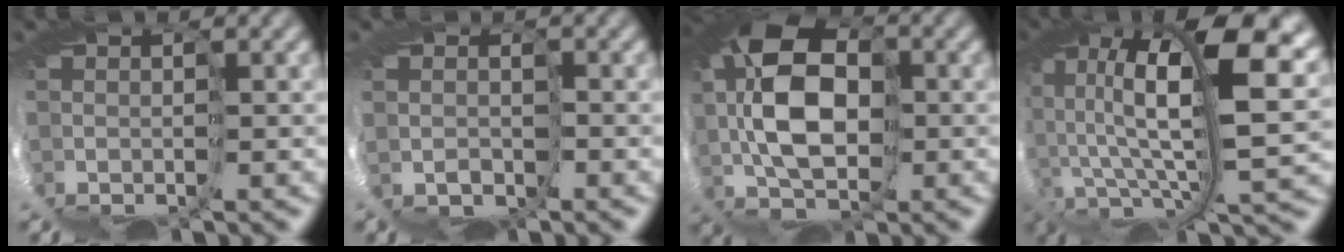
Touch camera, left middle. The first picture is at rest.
{"total": 1.8, "force": [1.3, -0.3, -1.2], "torque": [0.031, 0.001, 0.019]}
{"total": 8.5, "force": [2.2, 4.5, 6.8], "torque": [-0.146, 0.017, 0.028]}
{"total": 13.2, "force": [5.1, 4.7, 11.2], "torque": [-0.240, 0.001, 0.102]}